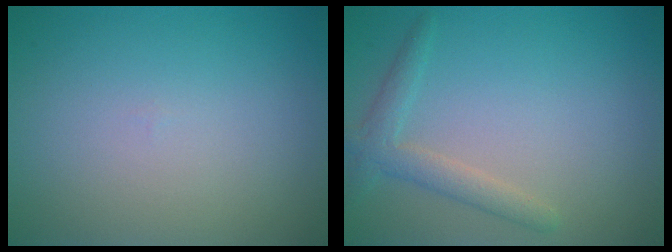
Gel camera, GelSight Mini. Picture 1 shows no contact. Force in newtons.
{"total": 2.3, "press": 2.3, "slide": 0.2}